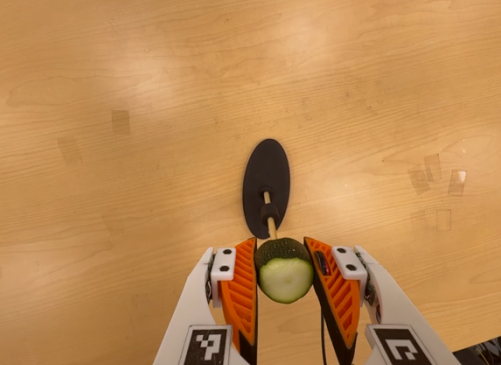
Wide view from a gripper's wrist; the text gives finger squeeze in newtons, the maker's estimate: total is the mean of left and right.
{"total": 9.9, "left": 8.5, "right": 11.3}